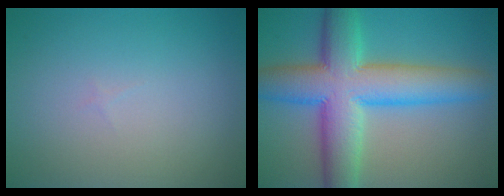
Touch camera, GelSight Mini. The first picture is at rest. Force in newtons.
{"total": 10.5, "press": 10.5, "slide": 0.3}